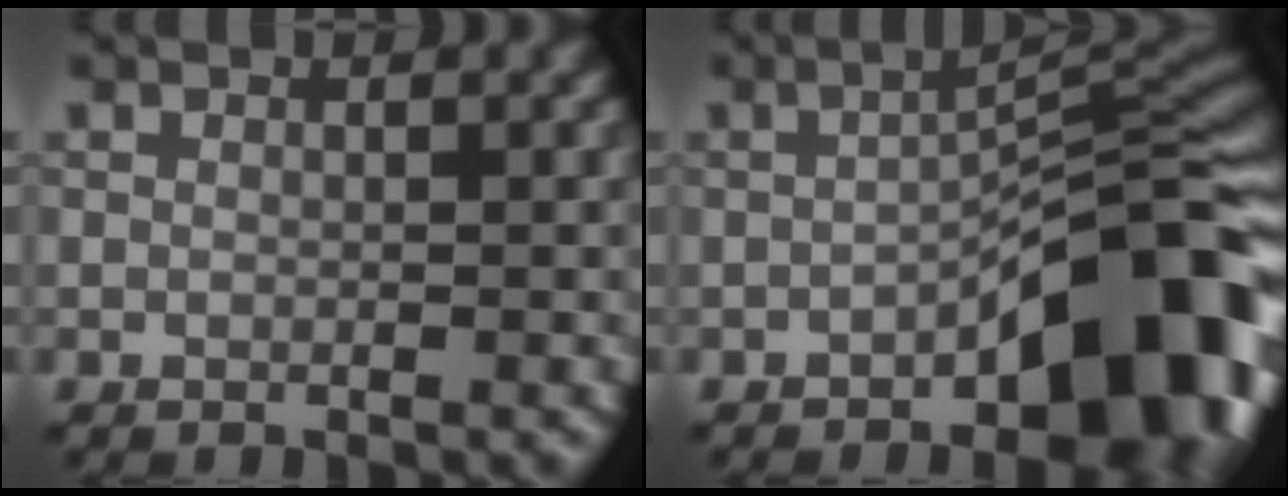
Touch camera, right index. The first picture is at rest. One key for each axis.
{"total": 11.4, "fx": -4.5, "fy": 4.2, "fz": 9.5, "tx": -0.118, "ty": 0.014, "tz": -0.072}